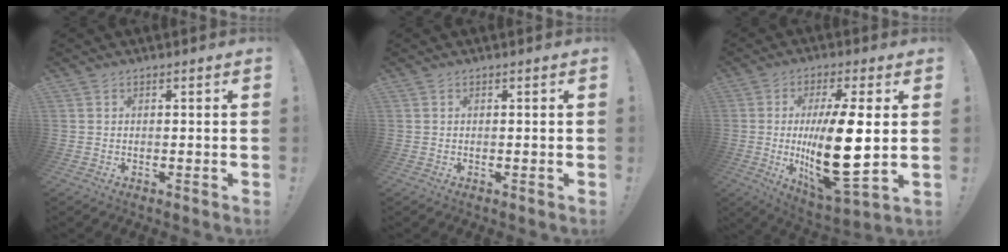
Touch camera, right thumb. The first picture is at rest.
{"total": 0.0}
{"total": 19.6, "force": [0.2, 5.9, 18.6], "torque": [-0.329, -0.026, 0.000]}